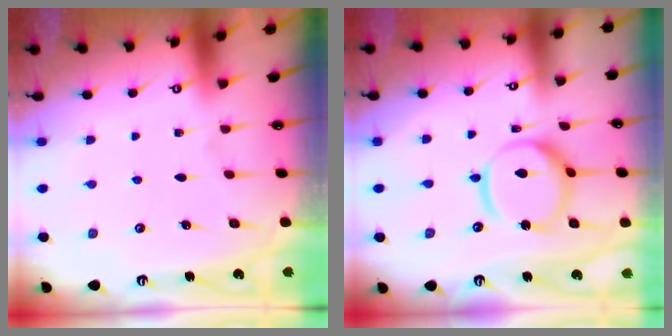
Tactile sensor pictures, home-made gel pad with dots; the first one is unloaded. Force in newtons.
{"total": 13.8, "press": 13.7, "slide": 1.4}